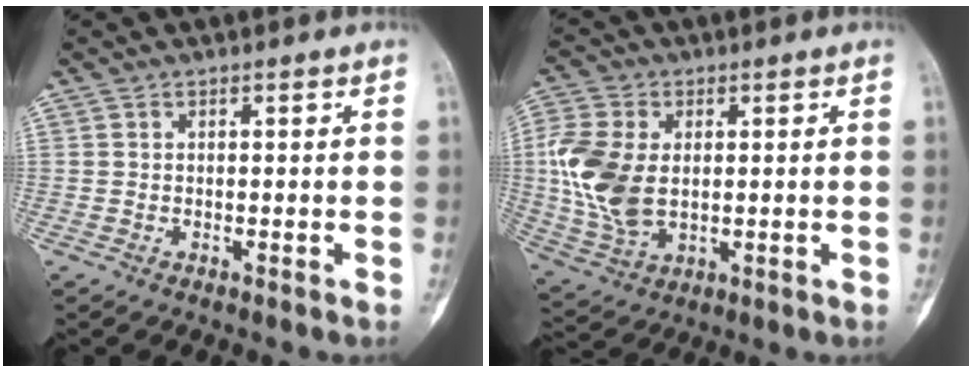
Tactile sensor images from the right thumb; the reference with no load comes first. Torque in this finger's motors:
{"motor_torque": [1.59, 1.68, 1.63, -0.28, 0.58]}